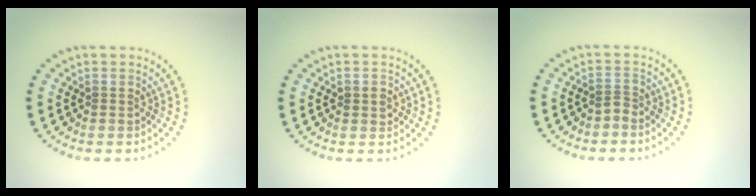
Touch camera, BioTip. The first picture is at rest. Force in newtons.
{"total": 1.0, "press": 1.0, "slide": 0.1}
{"total": 0.7, "press": 0.4, "slide": 0.6}